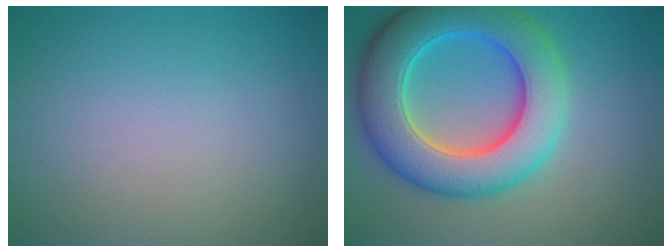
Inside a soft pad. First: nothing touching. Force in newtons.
{"total": 10.0, "press": 10.0, "slide": 0.5}